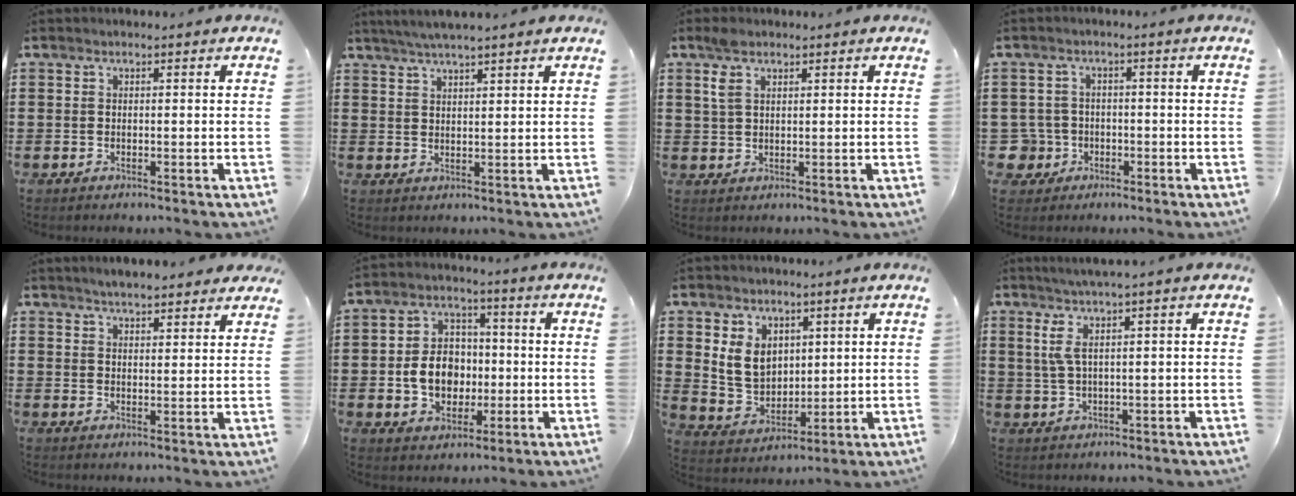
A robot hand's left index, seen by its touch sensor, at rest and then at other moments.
{"total": 3.3, "force": [3.0, -0.4, 1.3], "torque": [-0.034, -0.006, 0.055]}
{"total": 3.1, "force": [1.7, 1.5, 2.2], "torque": [-0.050, 0.007, 0.030]}
{"total": 4.0, "force": [-1.5, 3.6, 1.1], "torque": [-0.050, -0.002, -0.033]}
{"total": 3.4, "force": [3.3, 0.2, 0.6], "torque": [-0.022, -0.011, 0.061]}
{"total": 8.0, "force": [-0.8, 6.5, 4.6], "torque": [-0.102, 0.011, -0.016]}
{"total": 6.8, "force": [2.3, 5.5, 3.3], "torque": [-0.083, 0.010, 0.043]}
{"total": 3.9, "force": [1.2, -0.2, 3.7], "torque": [-0.080, -0.008, 0.018]}